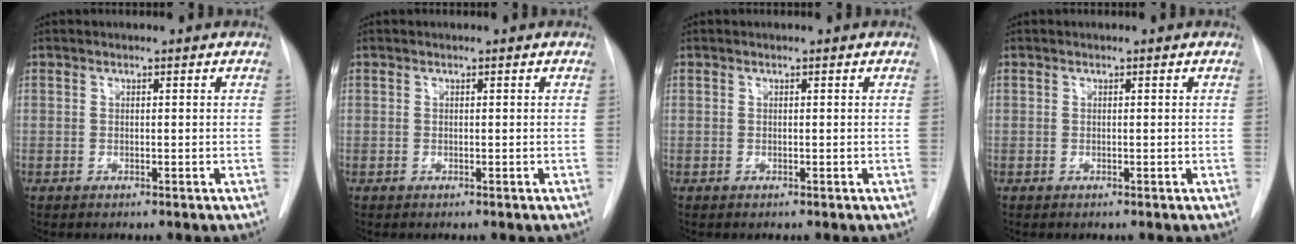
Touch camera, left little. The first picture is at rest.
{"total": 0.0}
{"total": 0.0}
{"total": 0.0}